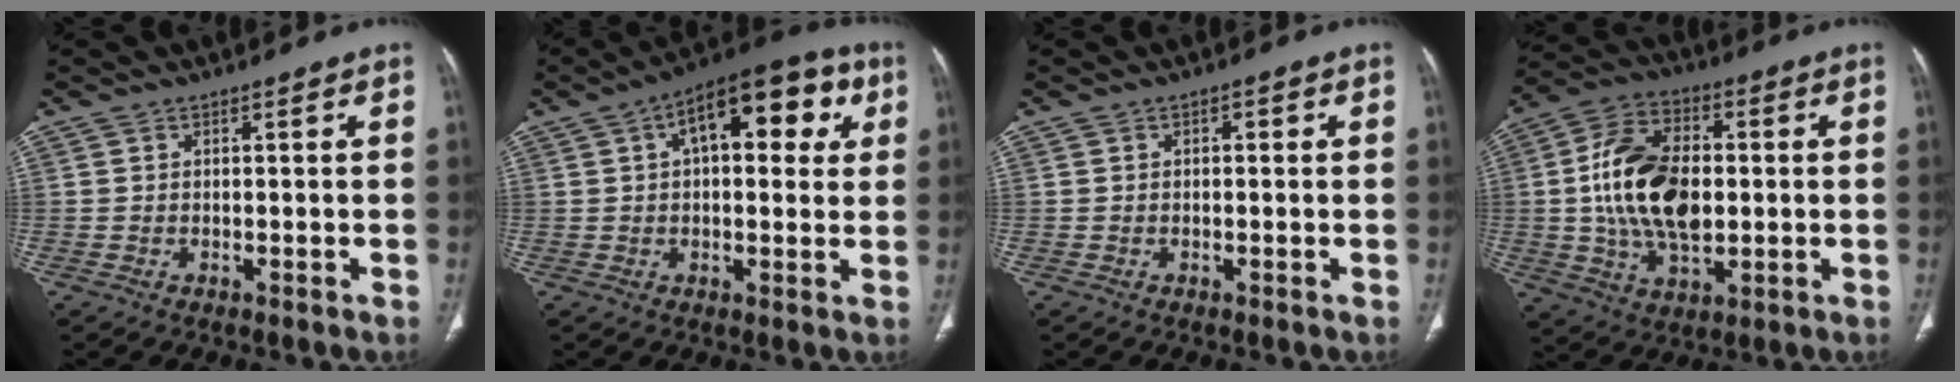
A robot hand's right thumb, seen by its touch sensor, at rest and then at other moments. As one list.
[{"total": 16.6, "force": [5.3, 8.0, 13.6], "torque": [-0.145, 0.021, 0.067]}, {"total": 0.9, "force": [0.2, 0.5, 0.8], "torque": [-0.005, 0.001, 0.000]}, {"total": 17.3, "force": [0.2, 10.5, 13.8], "torque": [-0.239, 0.011, 0.003]}]